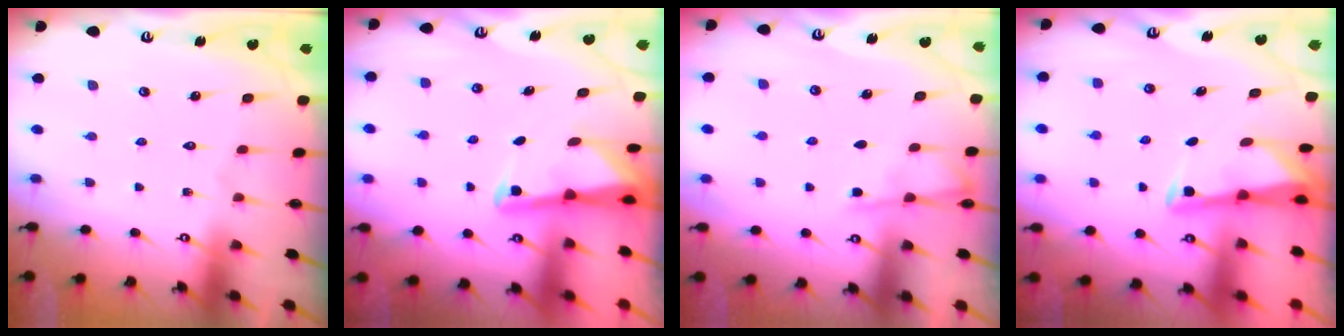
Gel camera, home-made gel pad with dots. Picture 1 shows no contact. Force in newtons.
{"total": 2.9, "press": 2.9, "slide": 0.2}
{"total": 3.4, "press": 3.4, "slide": 0.4}
{"total": 3.3, "press": 3.3, "slide": 0.4}